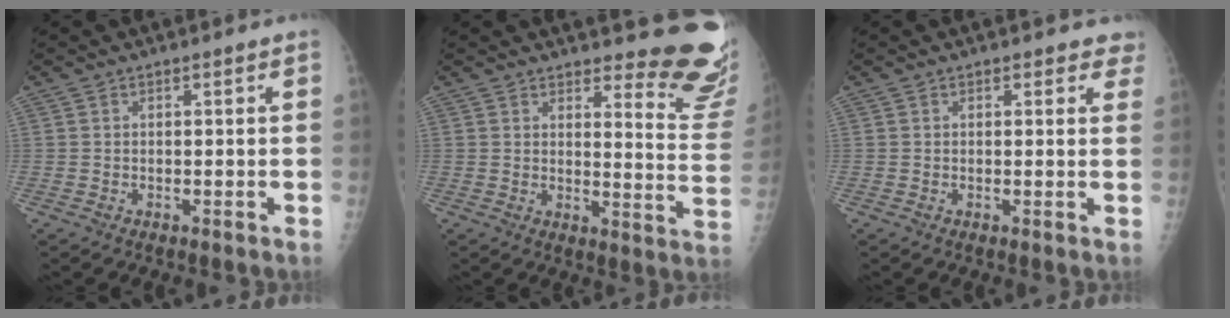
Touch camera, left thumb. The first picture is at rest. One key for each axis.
{"total": 13.9, "fx": 12.5, "fy": 2.7, "fz": 5.3, "tx": -0.026, "ty": -0.138, "tz": 0.131}
{"total": 2.8, "fx": 2.2, "fy": 1.6, "fz": 0.8, "tx": 0.027, "ty": -0.007, "tz": 0.013}